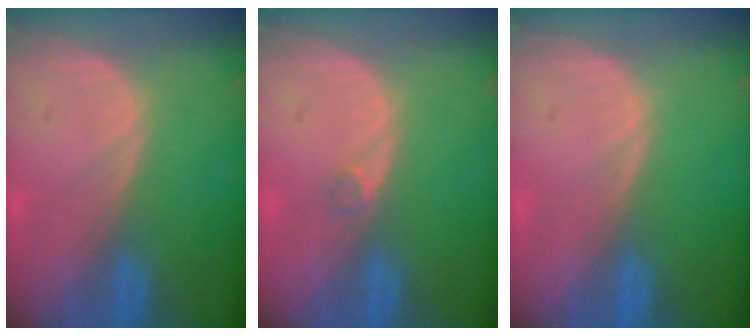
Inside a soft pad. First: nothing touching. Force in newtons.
{"total": 0.9, "press": 0.8, "slide": 0.5}
{"total": 0.0}